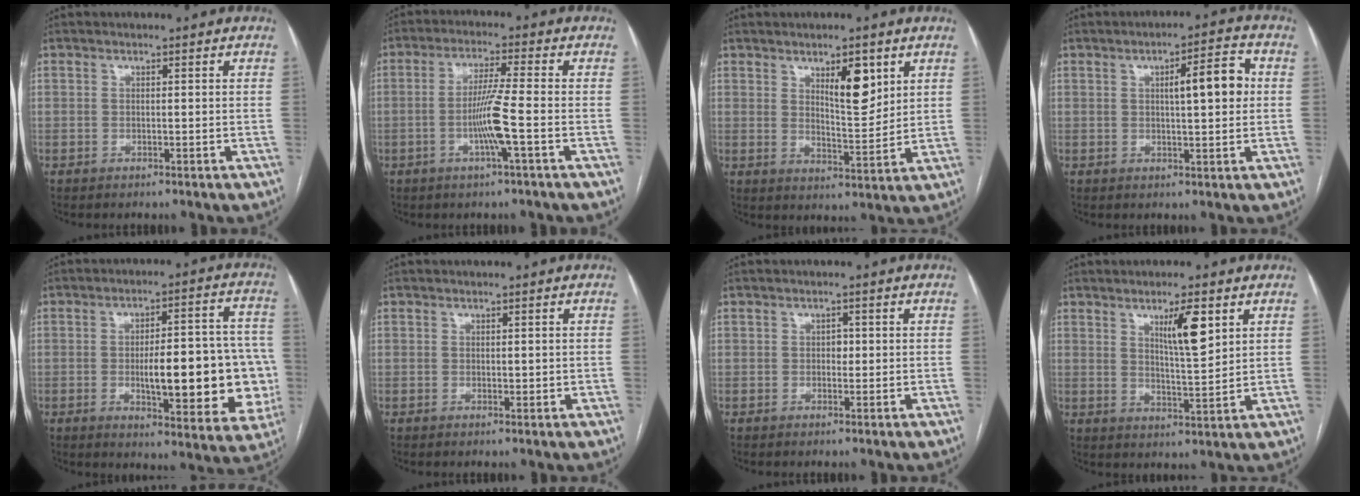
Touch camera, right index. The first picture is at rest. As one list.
[{"total": 6.8, "force": [-1.9, -0.8, 6.4], "torque": [-0.125, -0.003, -0.038]}, {"total": 7.0, "force": [3.5, 2.0, 5.7], "torque": [-0.093, -0.007, 0.058]}, {"total": 7.2, "force": [1.2, 1.4, 6.9], "torque": [-0.101, 0.015, 0.017]}, {"total": 18.5, "force": [-2.7, 5.3, 17.6], "torque": [-0.188, 0.027, -0.020]}, {"total": 1.1, "force": [0.2, 0.6, 0.9], "torque": [-0.010, -0.003, 0.005]}, {"total": 1.3, "force": [0.1, 1.0, 0.9], "torque": [-0.009, 0.003, -0.001]}, {"total": 6.8, "force": [3.3, 0.9, 5.9], "torque": [-0.102, -0.007, 0.057]}]